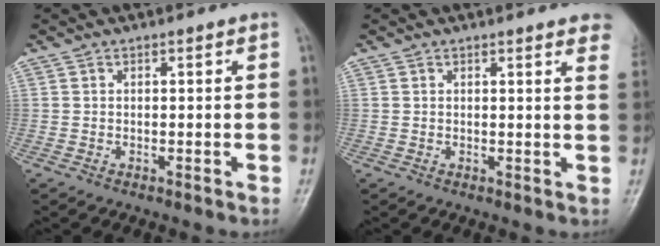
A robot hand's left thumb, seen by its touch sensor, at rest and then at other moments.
{"total": 7.2, "force": [5.9, 1.3, 3.9], "torque": [-0.029, -0.015, 0.048]}